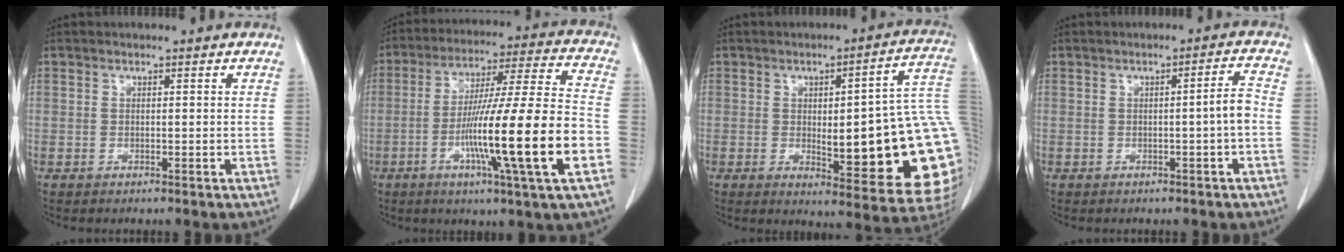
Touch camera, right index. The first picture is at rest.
{"total": 20.1, "force": [-6.1, -0.7, 19.1], "torque": [-0.317, -0.012, -0.106]}
{"total": 22.9, "force": [-0.7, 4.5, 22.4], "torque": [-0.198, 0.013, 0.001]}
{"total": 3.0, "force": [-0.8, -0.5, 2.8], "torque": [-0.038, 0.003, -0.012]}